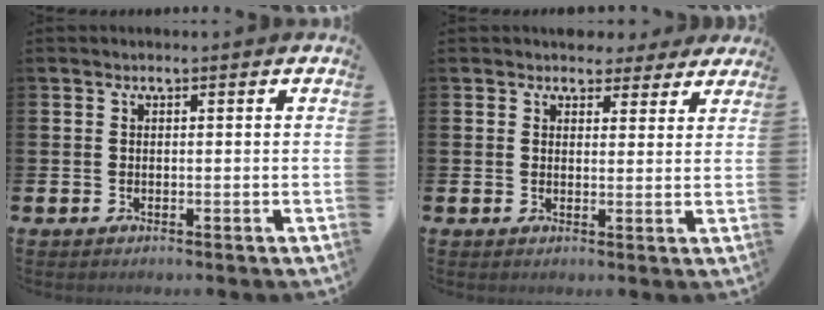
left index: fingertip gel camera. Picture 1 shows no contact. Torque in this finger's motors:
{"motor_torque": [1.13, -1.01, 0.21, 0.01]}